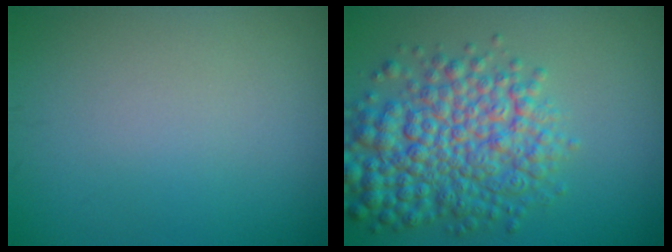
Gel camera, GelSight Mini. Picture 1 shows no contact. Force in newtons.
{"total": 8.0, "press": 8.0, "slide": 0.2}